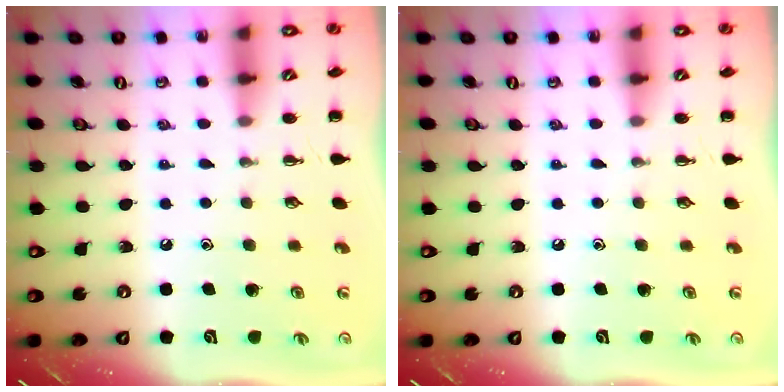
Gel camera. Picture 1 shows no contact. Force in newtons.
{"total": 0.0}